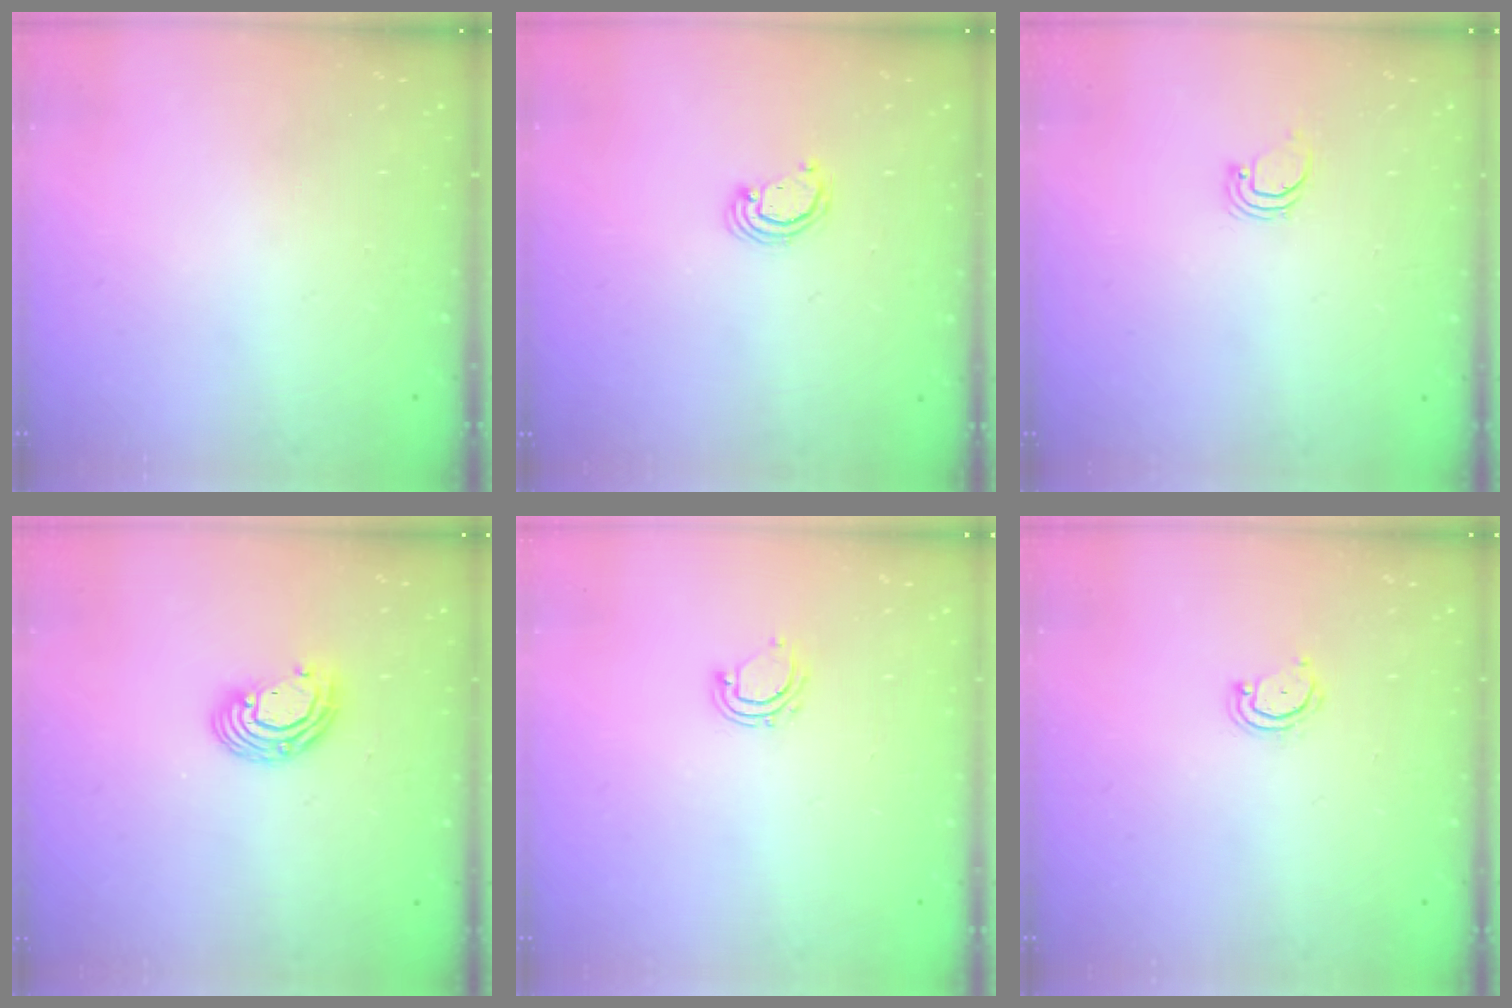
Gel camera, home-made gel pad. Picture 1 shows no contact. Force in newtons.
{"total": 2.5, "press": 2.5, "slide": 0.2}
{"total": 0.9, "press": 0.9, "slide": 0.0}
{"total": 8.0, "press": 7.9, "slide": 1.2}
{"total": 5.4, "press": 5.4, "slide": 0.4}
{"total": 3.4, "press": 3.4, "slide": 0.2}